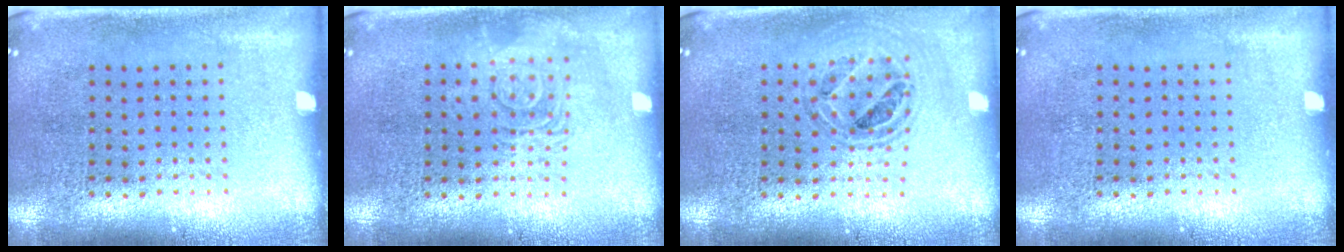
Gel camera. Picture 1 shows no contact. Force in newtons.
{"total": 3.0, "press": 2.9, "slide": 0.4}
{"total": 0.8, "press": 0.7, "slide": 0.3}
{"total": 0.0}